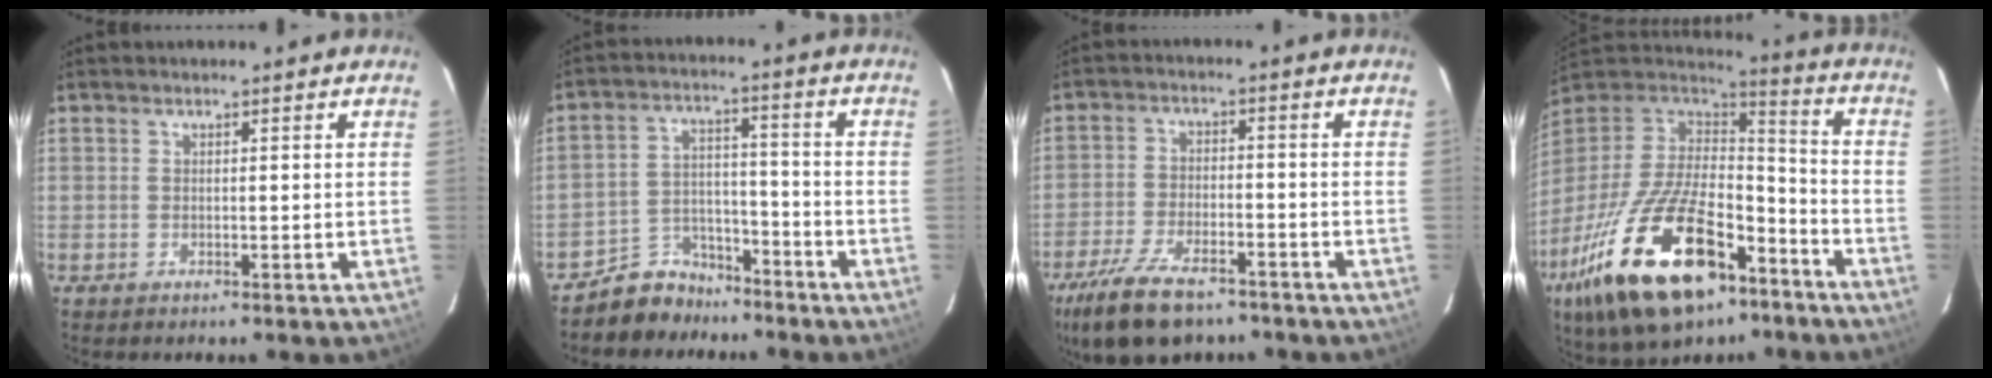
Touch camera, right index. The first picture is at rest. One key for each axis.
{"total": 8.1, "fx": -6.6, "fy": 4.7, "fz": 0.4, "tx": -0.020, "ty": 0.035, "tz": -0.107}
{"total": 14.8, "fx": -10.7, "fy": 6.1, "fz": 8.2, "tx": -0.187, "ty": -0.025, "tz": -0.184}
{"total": 29.9, "fx": -16.8, "fy": 13.8, "fz": 20.6, "tx": -0.401, "ty": -0.029, "tz": -0.267}